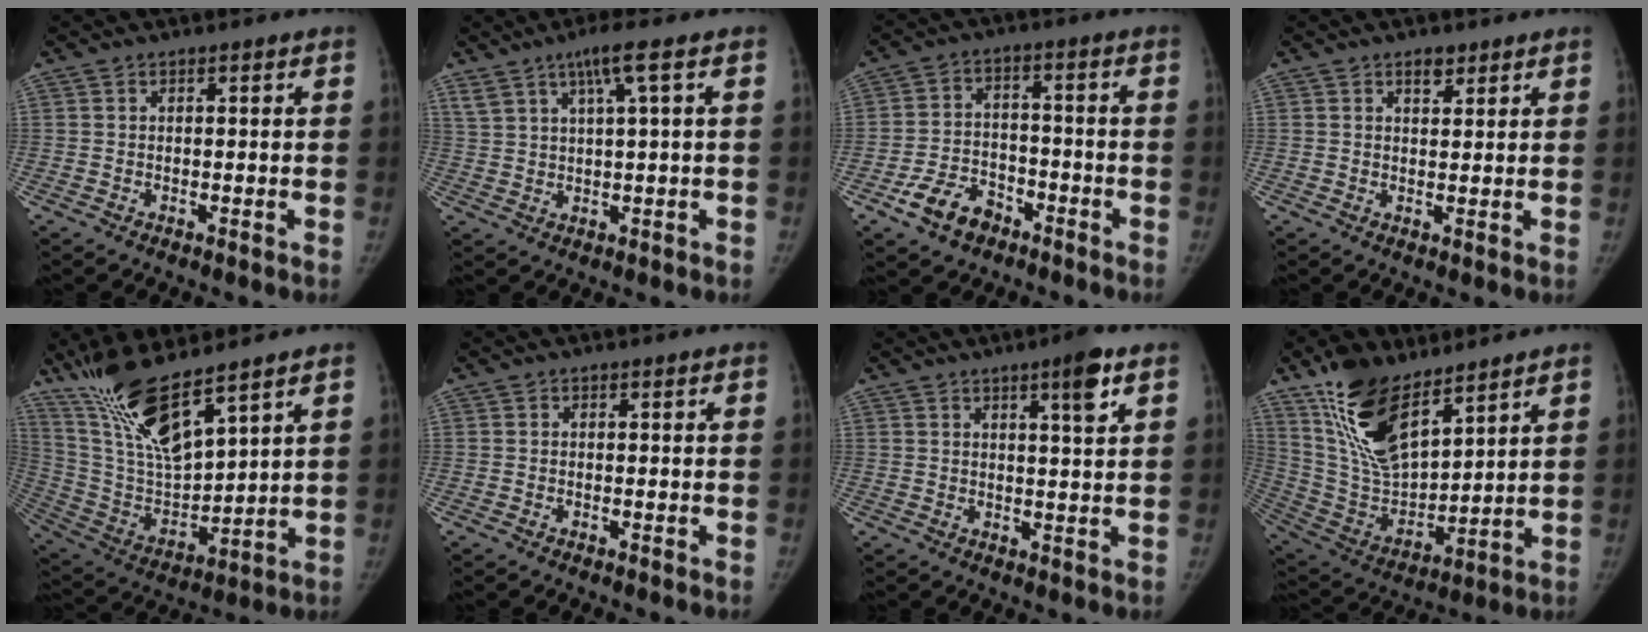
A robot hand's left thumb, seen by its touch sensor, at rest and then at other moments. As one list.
[{"total": 6.1, "force": [3.3, 0.1, 5.2], "torque": [-0.103, -0.004, 0.067]}, {"total": 8.7, "force": [-5.2, 5.7, 4.0], "torque": [-0.057, 0.032, -0.090]}, {"total": 2.6, "force": [1.8, 1.3, 1.4], "torque": [-0.011, -0.010, 0.029]}, {"total": 15.8, "force": [11.7, 3.4, 10.1], "torque": [-0.184, -0.060, 0.245]}, {"total": 0.0}, {"total": 5.9, "force": [3.2, 0.7, 4.8], "torque": [-0.067, -0.018, 0.047]}, {"total": 18.8, "force": [12.2, 8.1, 11.7], "torque": [-0.187, -0.062, 0.244]}]